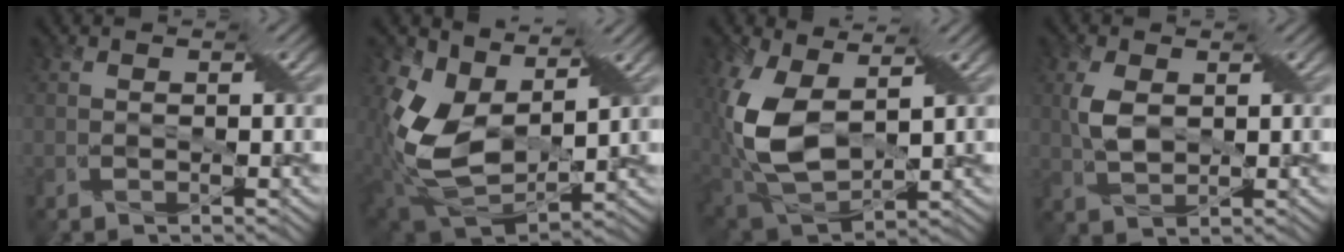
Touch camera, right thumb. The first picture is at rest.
{"total": 12.1, "force": [3.9, 7.9, 8.3], "torque": [-0.207, -0.009, 0.077]}
{"total": 12.0, "force": [2.3, 7.1, 9.4], "torque": [-0.241, -0.010, 0.048]}
{"total": 3.7, "force": [0.8, 2.3, 2.8], "torque": [-0.071, 0.003, 0.017]}